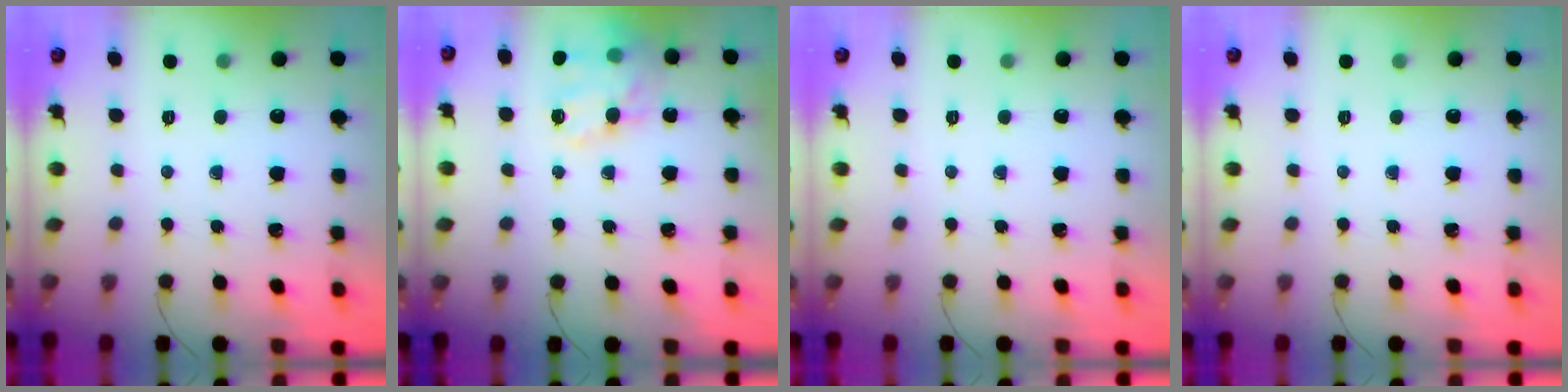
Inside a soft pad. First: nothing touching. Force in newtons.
{"total": 18.2, "press": 17.9, "slide": 3.1}
{"total": 0.0}
{"total": 0.0}